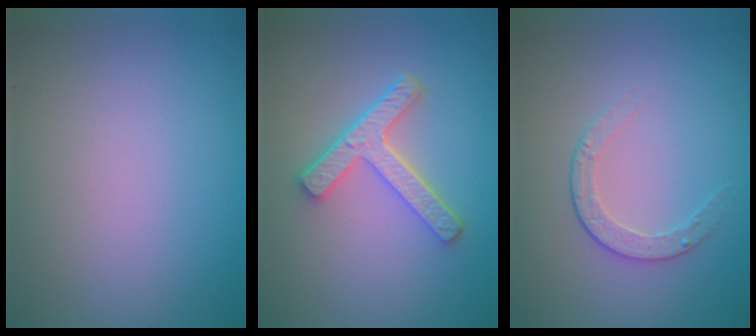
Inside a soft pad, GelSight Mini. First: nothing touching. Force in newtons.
{"total": 4.4, "press": 3.4, "slide": 2.9}
{"total": 2.1, "press": 1.4, "slide": 1.5}